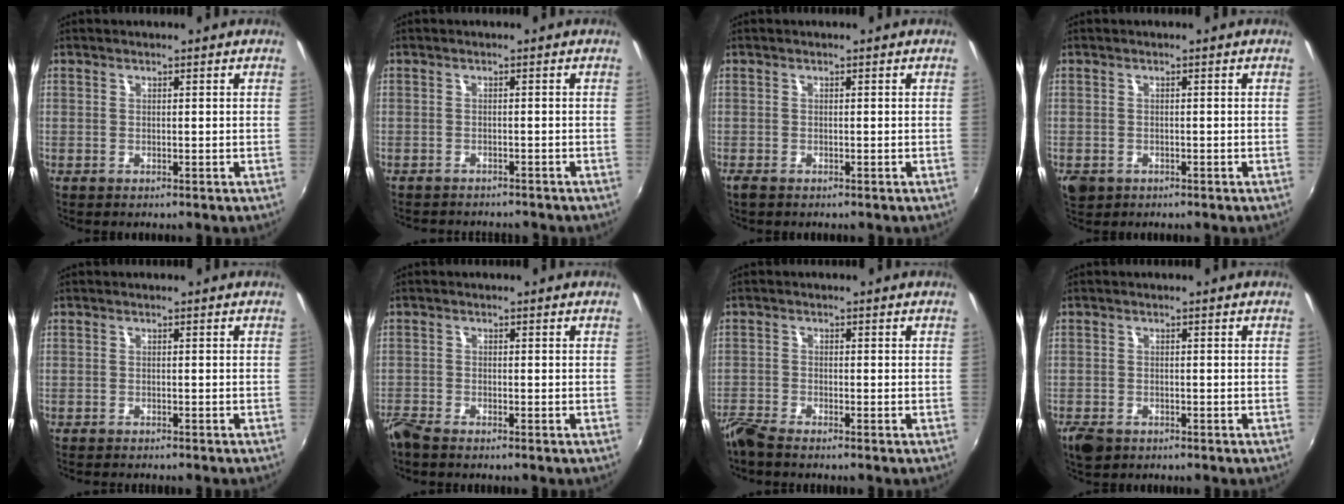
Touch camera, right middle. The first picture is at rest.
{"total": 4.7, "force": [-4.4, 1.1, 1.3], "torque": [-0.037, -0.012, -0.064]}
{"total": 1.1, "force": [-0.9, 0.4, 0.6], "torque": [-0.014, -0.004, -0.017]}
{"total": 3.6, "force": [-1.7, 2.6, 1.9], "torque": [-0.041, -0.010, -0.025]}
{"total": 2.3, "force": [-2.2, 0.2, 0.8], "torque": [-0.024, -0.010, -0.035]}
{"total": 3.5, "force": [-3.1, 0.4, 1.5], "torque": [-0.043, -0.015, -0.063]}
{"total": 4.2, "force": [-3.9, 0.2, 1.6], "torque": [-0.048, -0.016, -0.079]}
{"total": 3.7, "force": [-2.6, 2.0, 1.7], "torque": [-0.046, -0.011, -0.047]}